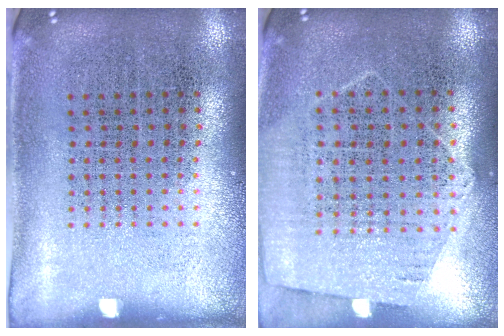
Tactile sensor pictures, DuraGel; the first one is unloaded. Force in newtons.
{"total": 1.2, "press": 1.1, "slide": 0.6}